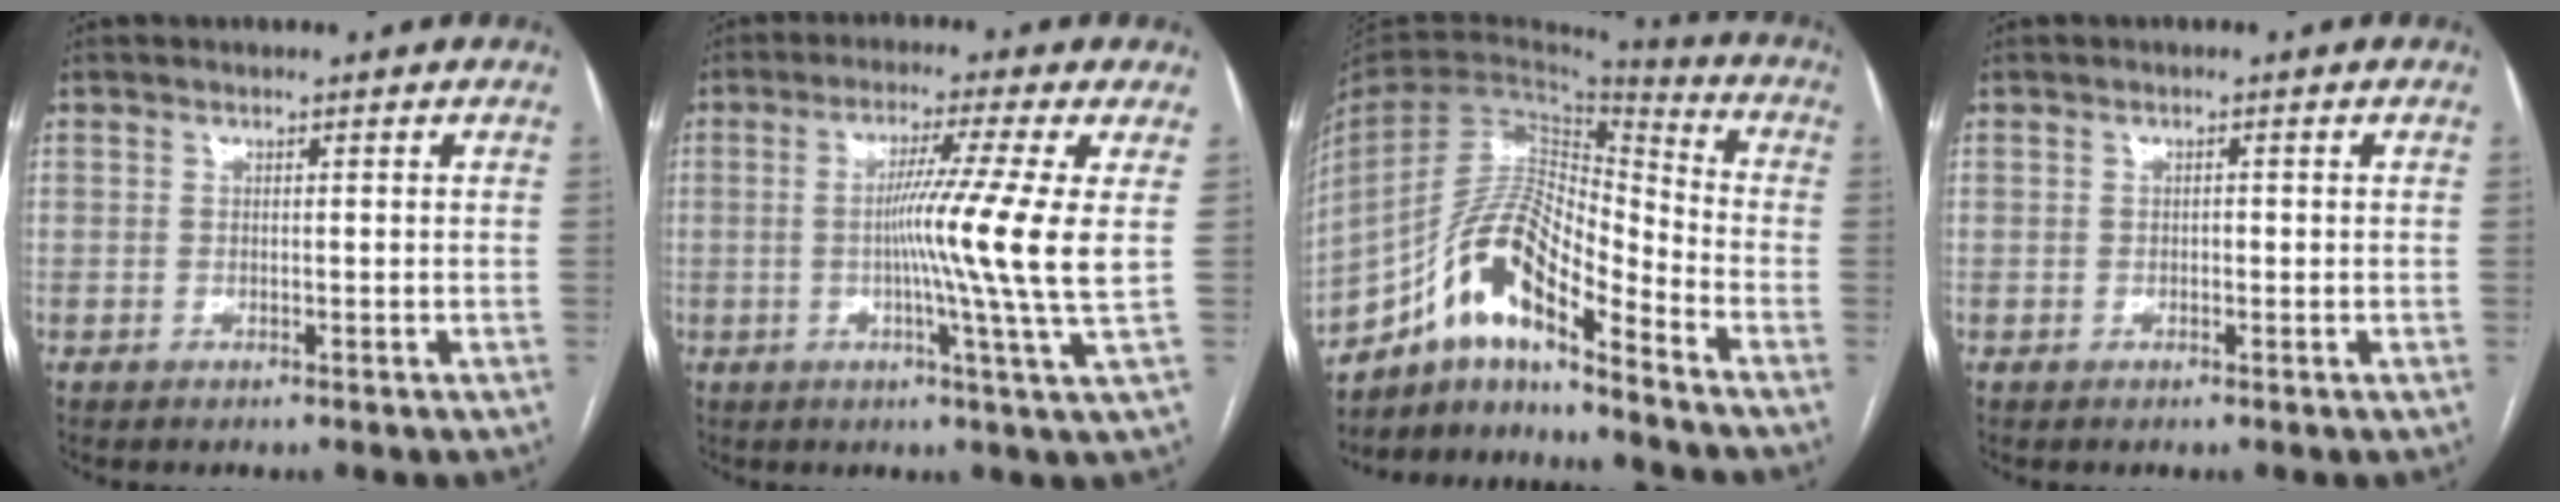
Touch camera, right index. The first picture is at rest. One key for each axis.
{"total": 10.8, "fx": 0.4, "fy": -3.0, "fz": 10.4, "tx": -0.178, "ty": -0.013, "tz": 0.006}
{"total": 14.6, "fx": -9.8, "fy": 3.1, "fz": 10.4, "tx": -0.199, "ty": 0.027, "tz": -0.174}
{"total": 0.6, "fx": -0.1, "fy": 0.3, "fz": 0.5, "tx": -0.009, "ty": 0.001, "tz": -0.002}